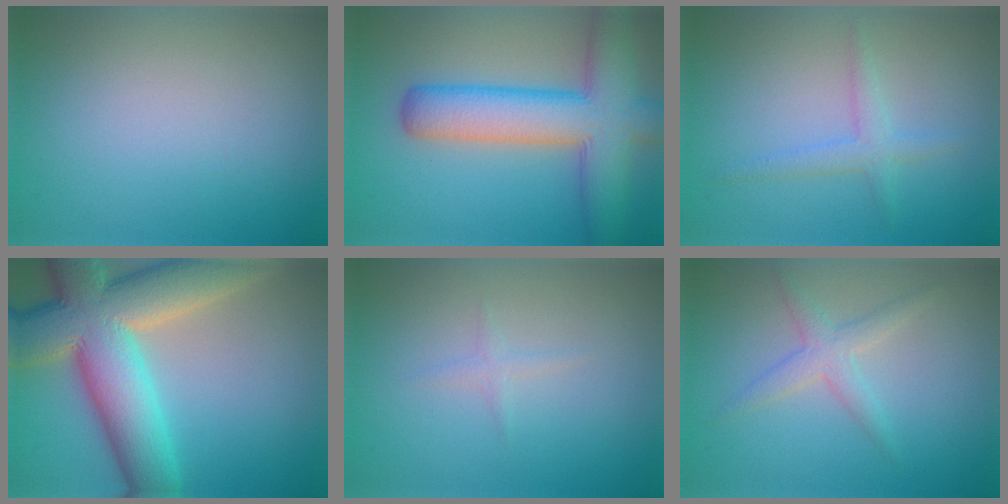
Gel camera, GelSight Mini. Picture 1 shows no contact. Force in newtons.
{"total": 9.8, "press": 9.8, "slide": 0.3}
{"total": 2.0, "press": 2.0, "slide": 0.0}
{"total": 13.9, "press": 13.9, "slide": 0.9}
{"total": 0.8, "press": 0.8, "slide": 0.1}
{"total": 2.3, "press": 2.3, "slide": 0.1}